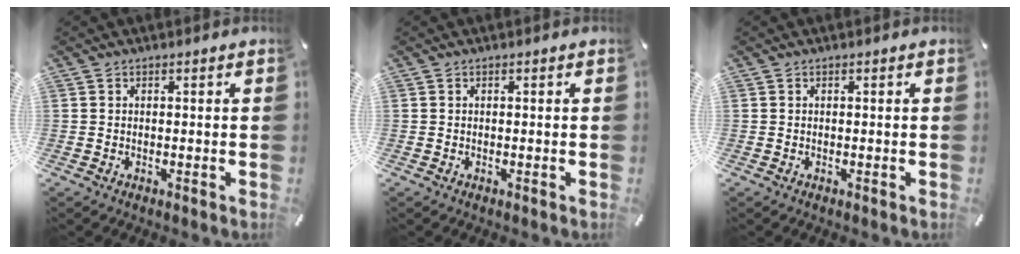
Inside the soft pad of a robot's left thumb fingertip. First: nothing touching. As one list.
[{"total": 0.0}, {"total": 0.0}]